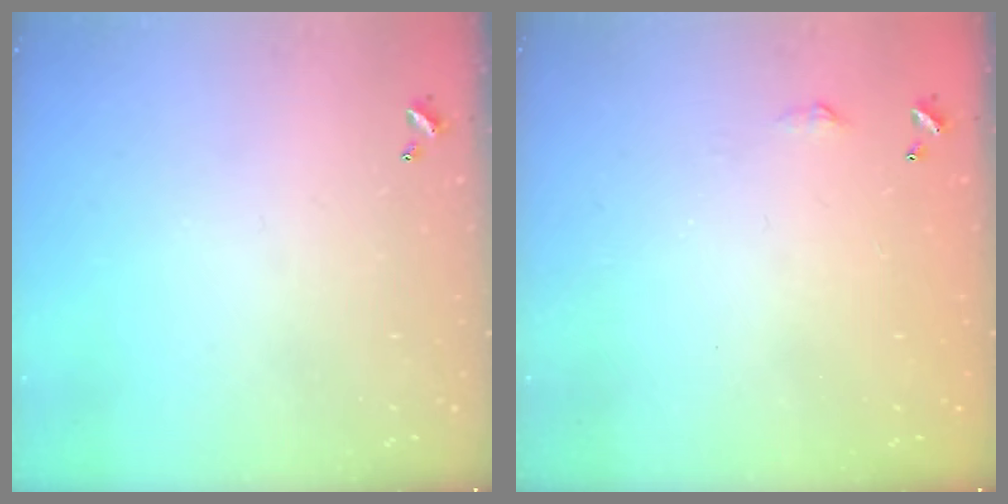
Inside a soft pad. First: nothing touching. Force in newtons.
{"total": 2.3, "press": 2.3, "slide": 0.4}